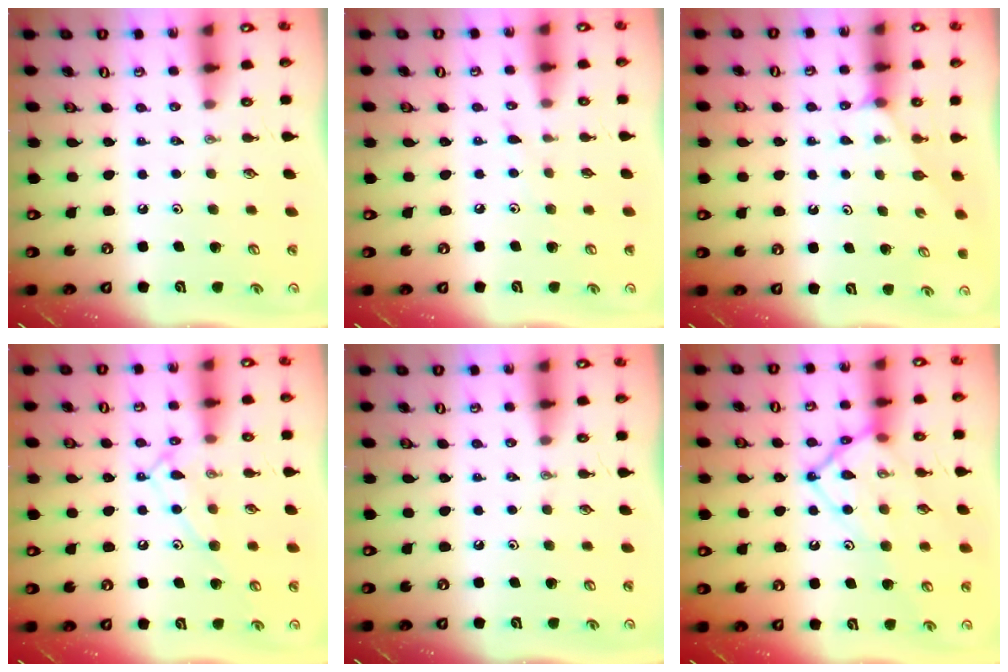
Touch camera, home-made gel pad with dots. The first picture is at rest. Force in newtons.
{"total": 4.8, "press": 4.7, "slide": 0.6}
{"total": 2.9, "press": 2.8, "slide": 0.5}
{"total": 12.1, "press": 12.0, "slide": 0.9}
{"total": 0.0}
{"total": 13.9, "press": 13.9, "slide": 1.4}